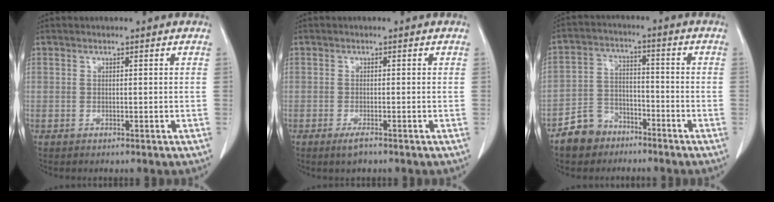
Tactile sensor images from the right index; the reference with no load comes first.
{"total": 1.9, "force": [-1.3, 0.3, 1.3], "torque": [-0.029, -0.004, -0.024]}
{"total": 7.3, "force": [-5.2, 5.0, 1.1], "torque": [-0.023, 0.009, -0.094]}